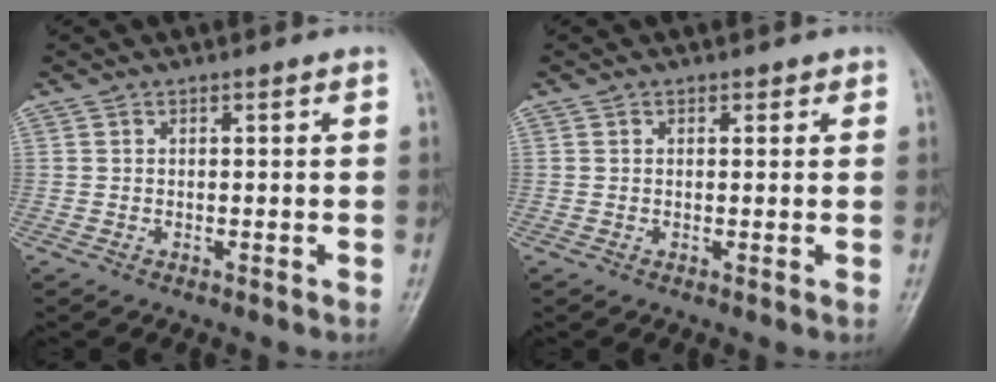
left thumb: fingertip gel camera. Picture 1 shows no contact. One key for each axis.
{"total": 1.1, "fx": 0.6, "fy": 0.8, "fz": 0.4, "tx": 0.008, "ty": -0.002, "tz": 0.004}